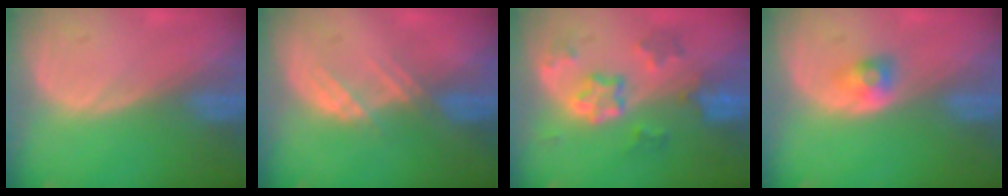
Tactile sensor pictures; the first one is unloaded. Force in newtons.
{"total": 3.0, "press": 2.9, "slide": 0.7}
{"total": 7.1, "press": 6.3, "slide": 3.4}
{"total": 2.6, "press": 2.3, "slide": 1.2}